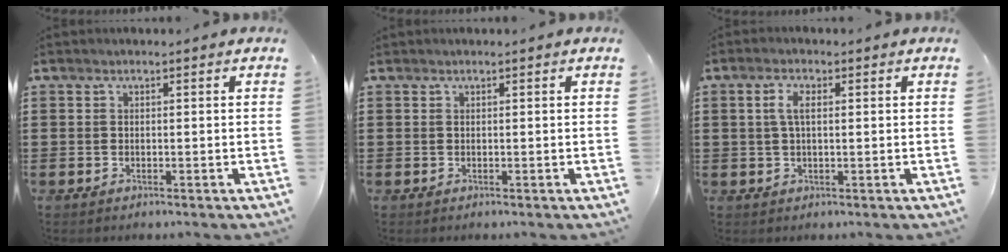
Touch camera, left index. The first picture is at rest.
{"total": 0.0}
{"total": 3.3, "force": [0.6, 1.4, 3.0], "torque": [-0.069, 0.006, 0.006]}